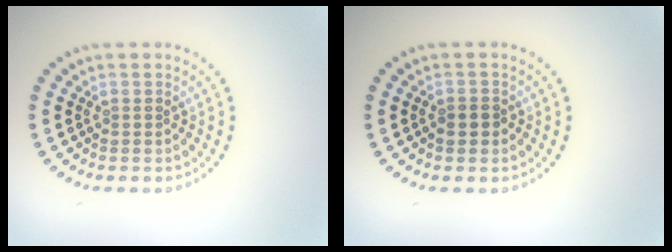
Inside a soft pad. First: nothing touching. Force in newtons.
{"total": 1.6, "press": 1.5, "slide": 0.3}